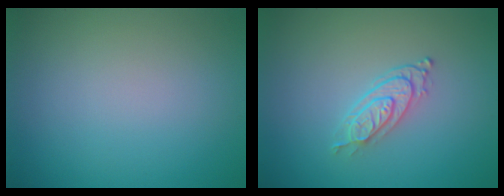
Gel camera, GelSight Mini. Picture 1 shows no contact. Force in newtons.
{"total": 2.7, "press": 2.1, "slide": 1.7}